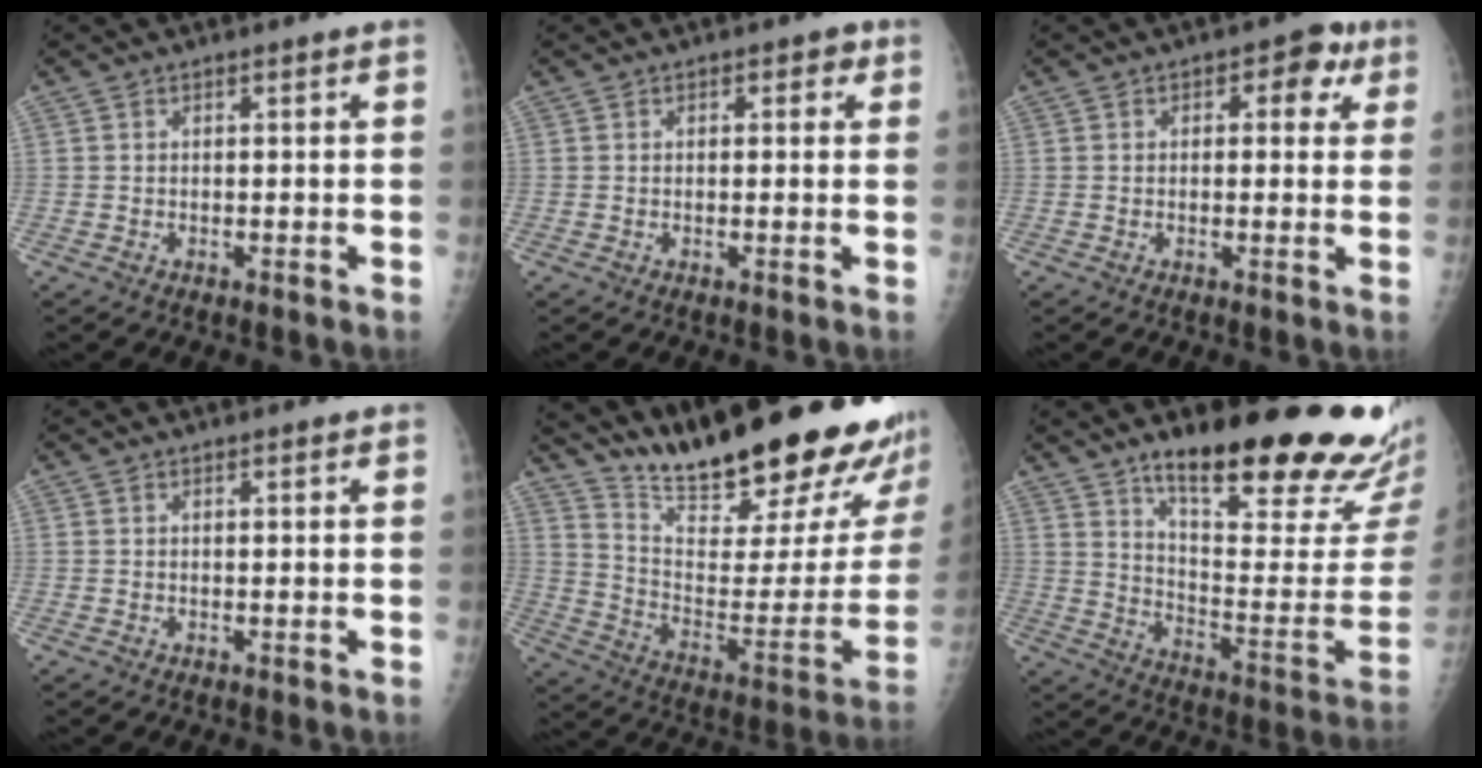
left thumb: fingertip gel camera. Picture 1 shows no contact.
{"total": 2.5, "force": [0.9, 1.7, 1.7], "torque": [0.001, 0.002, 0.006]}
{"total": 5.7, "force": [2.0, 3.5, 3.9], "torque": [-0.008, 0.001, 0.014]}
{"total": 0.6, "force": [0.5, 0.2, 0.3], "torque": [-0.005, -0.002, 0.006]}
{"total": 31.7, "force": [25.3, 6.0, 18.1], "torque": [-0.257, -0.154, 0.367]}
{"total": 27.1, "force": [19.8, 6.0, 17.6], "torque": [-0.215, -0.118, 0.289]}